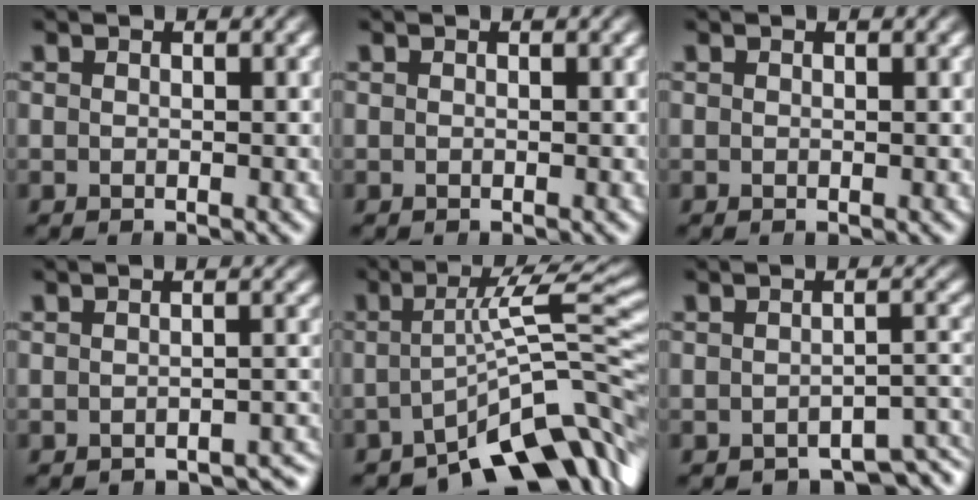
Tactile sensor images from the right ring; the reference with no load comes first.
{"total": 0.0}
{"total": 0.0}
{"total": 3.0, "force": [-2.9, 0.4, 0.4], "torque": [0.002, -0.006, -0.043]}
{"total": 11.4, "force": [-4.7, 3.5, 9.7], "torque": [-0.122, -0.016, -0.052]}
{"total": 5.5, "force": [-4.8, 1.6, 2.3], "torque": [-0.003, -0.007, -0.069]}